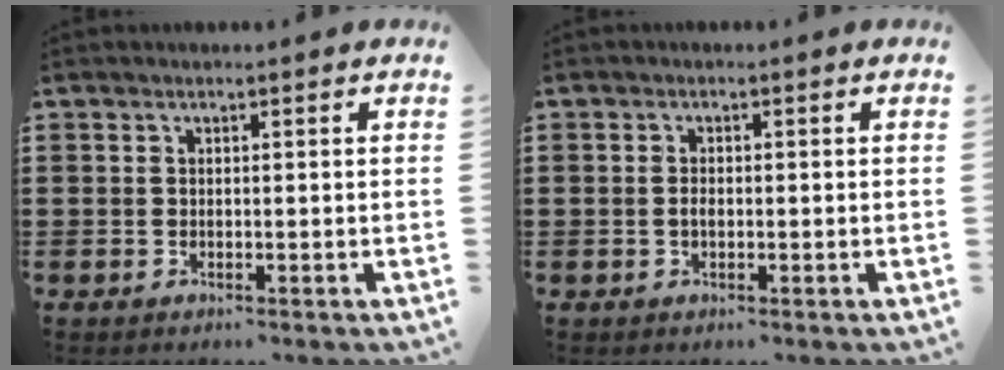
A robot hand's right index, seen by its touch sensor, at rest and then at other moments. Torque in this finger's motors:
{"motor_torque": [0.21, 0.54, 0.05, 0.00]}